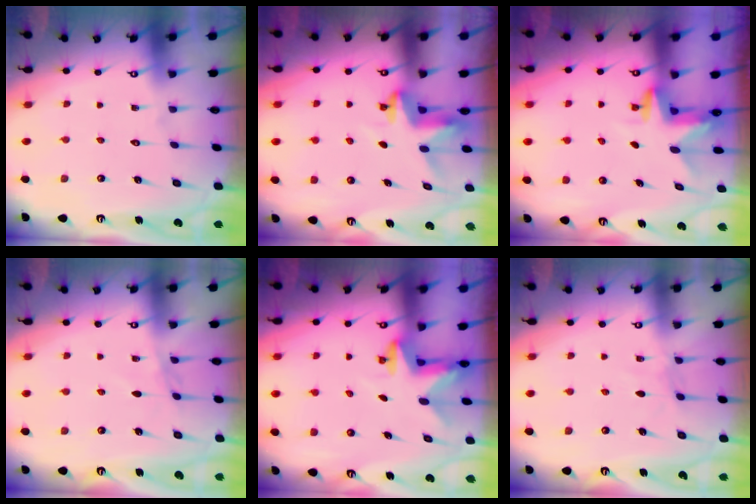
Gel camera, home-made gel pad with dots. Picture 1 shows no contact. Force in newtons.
{"total": 3.6, "press": 3.5, "slide": 0.3}
{"total": 3.0, "press": 3.0, "slide": 0.2}
{"total": 4.1, "press": 4.1, "slide": 0.5}
{"total": 2.3, "press": 2.3, "slide": 0.4}
{"total": 2.9, "press": 2.8, "slide": 0.4}